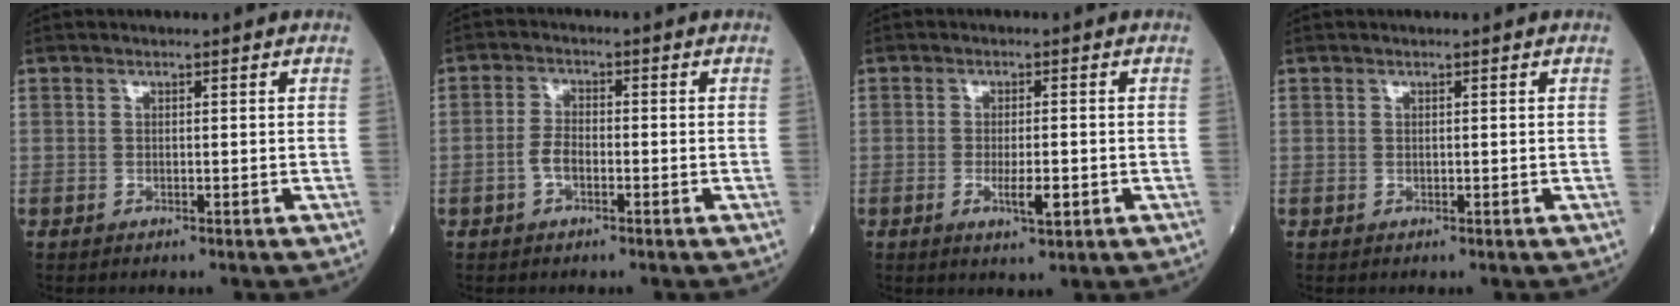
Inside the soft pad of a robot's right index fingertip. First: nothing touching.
{"total": 3.2, "force": [-1.1, 1.6, 2.5], "torque": [-0.052, 0.007, -0.021]}
{"total": 3.9, "force": [-1.2, 0.8, 3.6], "torque": [-0.062, -0.003, -0.017]}
{"total": 0.0}